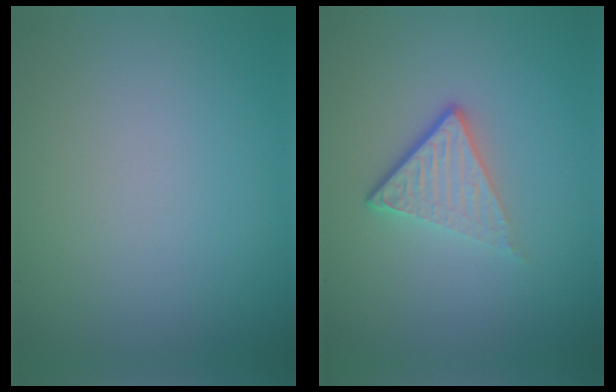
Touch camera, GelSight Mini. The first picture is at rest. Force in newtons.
{"total": 3.9, "press": 2.5, "slide": 3.0}